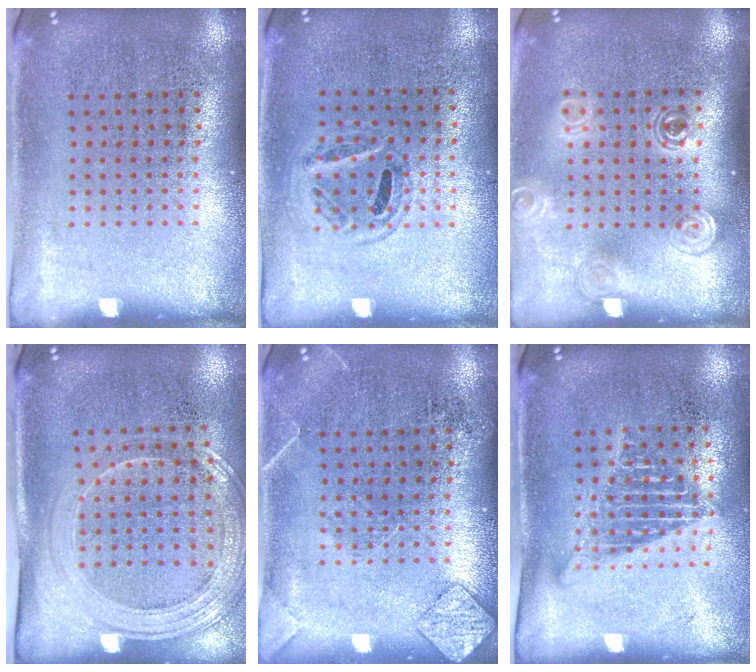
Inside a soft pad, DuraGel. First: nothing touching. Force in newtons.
{"total": 0.9, "press": 0.8, "slide": 0.4}
{"total": 1.5, "press": 1.3, "slide": 0.8}
{"total": 1.9, "press": 1.7, "slide": 1.0}
{"total": 1.8, "press": 1.8, "slide": 0.1}
{"total": 1.6, "press": 1.3, "slide": 0.9}